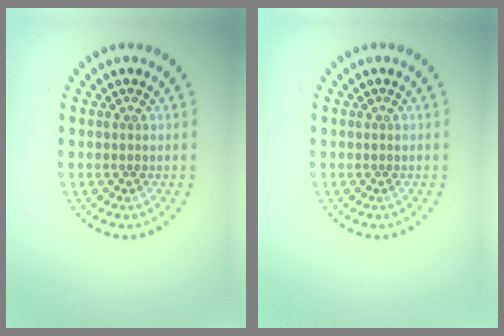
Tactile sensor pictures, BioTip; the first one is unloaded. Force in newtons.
{"total": 0.0}